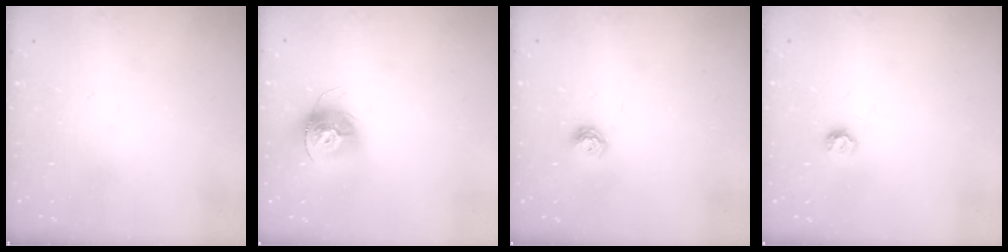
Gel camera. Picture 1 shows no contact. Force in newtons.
{"total": 12.7, "press": 12.7, "slide": 1.0}
{"total": 5.2, "press": 5.2, "slide": 0.5}
{"total": 5.5, "press": 5.4, "slide": 0.6}